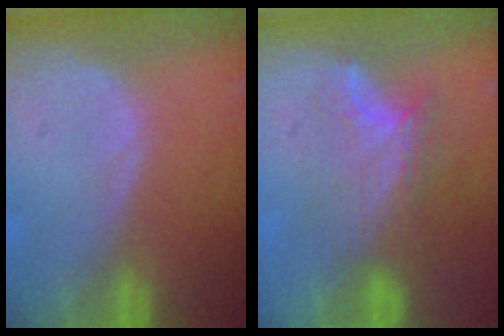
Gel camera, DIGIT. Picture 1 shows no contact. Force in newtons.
{"total": 7.8, "press": 6.8, "slide": 3.7}